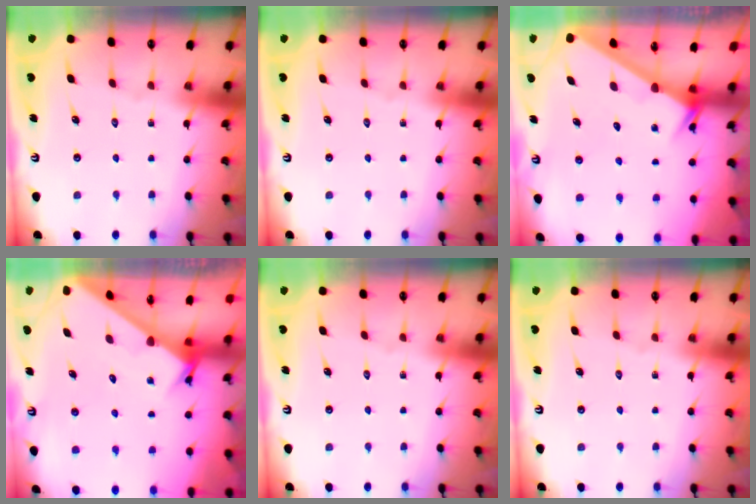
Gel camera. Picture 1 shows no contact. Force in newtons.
{"total": 0.0}
{"total": 2.6, "press": 2.6, "slide": 0.0}
{"total": 2.7, "press": 2.7, "slide": 0.1}
{"total": 0.0}
{"total": 0.0}